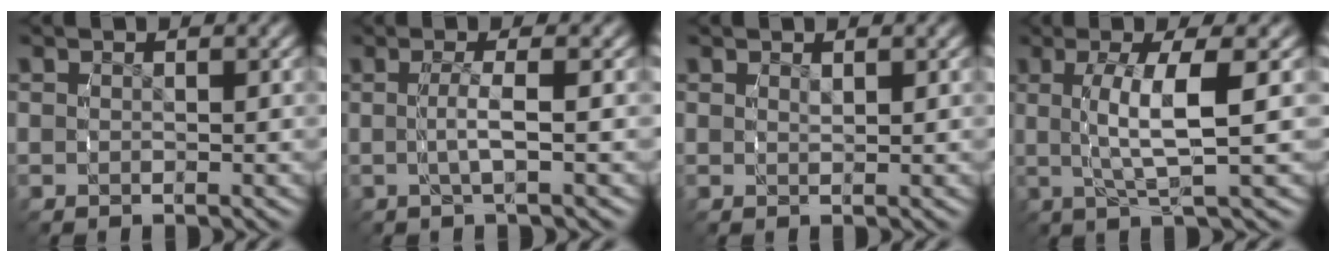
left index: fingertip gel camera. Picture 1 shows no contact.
{"total": 2.0, "force": [-0.2, -0.6, 1.9], "torque": [-0.035, 0.006, -0.008]}
{"total": 0.8, "force": [0.6, -0.5, -0.1], "torque": [0.013, 0.002, 0.011]}
{"total": 4.5, "force": [0.4, -0.1, 4.5], "torque": [-0.075, 0.013, 0.002]}